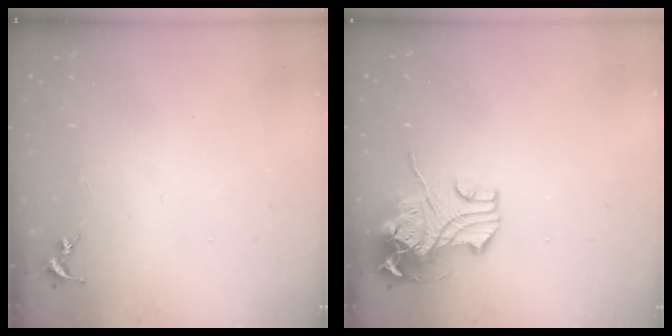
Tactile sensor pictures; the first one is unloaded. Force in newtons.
{"total": 11.8, "press": 11.7, "slide": 2.1}